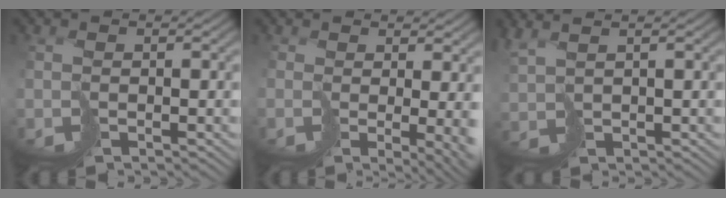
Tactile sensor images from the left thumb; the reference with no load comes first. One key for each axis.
{"total": 4.9, "fx": -0.6, "fy": 1.1, "fz": 4.8, "tx": -0.071, "ty": -0.023, "tz": 0.010}
{"total": 3.1, "fx": 2.1, "fy": 0.0, "fz": 2.3, "tx": -0.072, "ty": -0.001, "tz": 0.046}